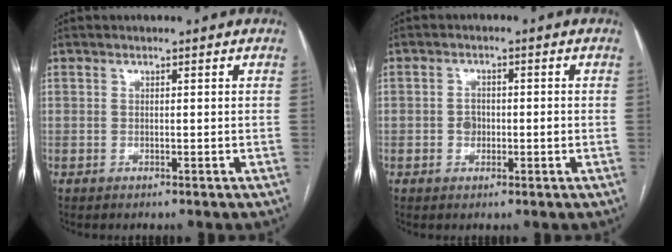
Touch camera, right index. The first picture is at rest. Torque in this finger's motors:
{"motor_torque": [0.35, -0.06, 0.00, 0.03]}